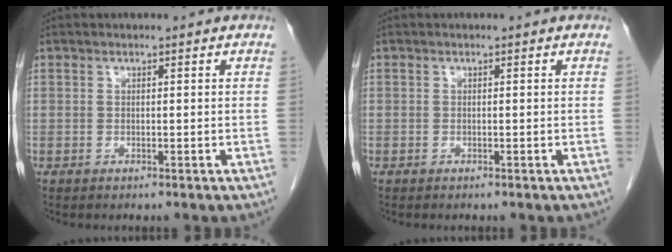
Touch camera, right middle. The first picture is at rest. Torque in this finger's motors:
{"motor_torque": [-0.32, -0.08, -0.42, -0.21]}